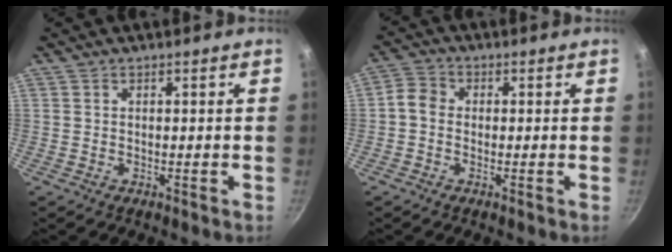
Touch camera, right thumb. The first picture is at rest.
{"total": 3.4, "force": [-0.6, 2.9, 1.8], "torque": [-0.033, 0.011, -0.024]}